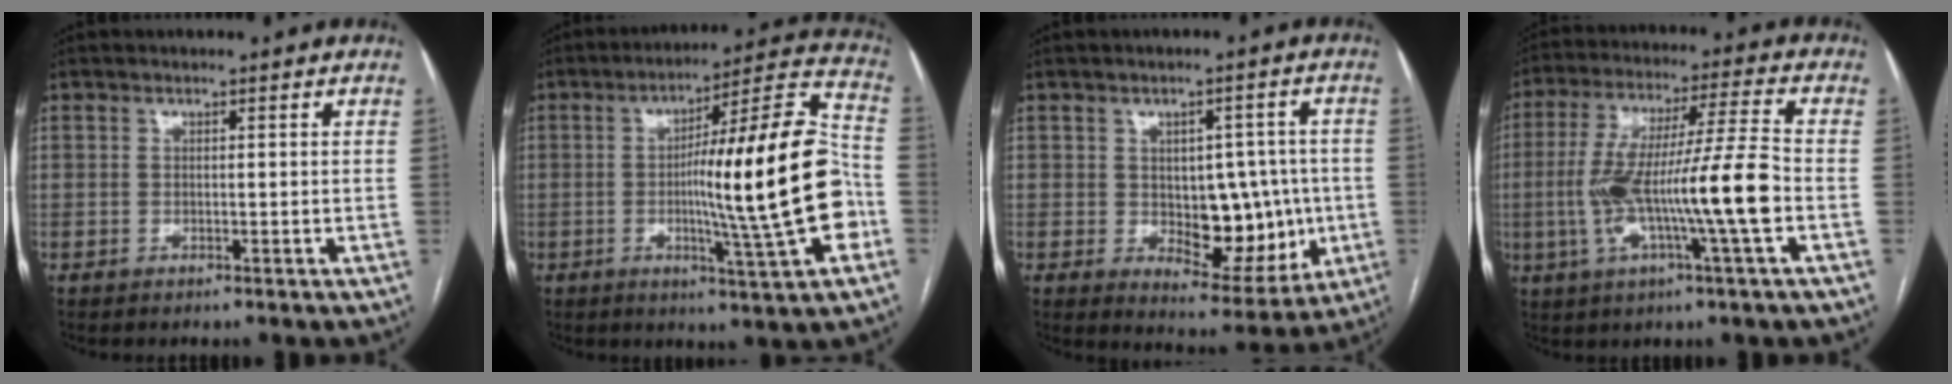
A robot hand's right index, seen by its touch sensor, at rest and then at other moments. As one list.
[{"total": 20.1, "force": [-3.5, 0.0, 19.8], "torque": [-0.285, 0.009, -0.055]}, {"total": 11.4, "force": [-1.0, 6.4, 9.5], "torque": [-0.115, 0.011, 0.007]}, {"total": 15.5, "force": [-3.1, -0.3, 15.2], "torque": [-0.287, 0.007, -0.057]}]